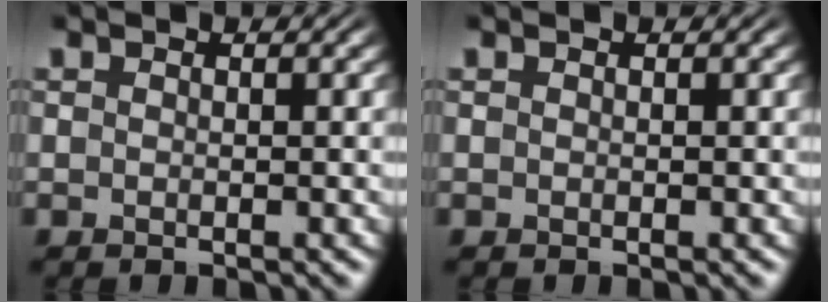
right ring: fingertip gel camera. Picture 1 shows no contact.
{"total": 0.0}